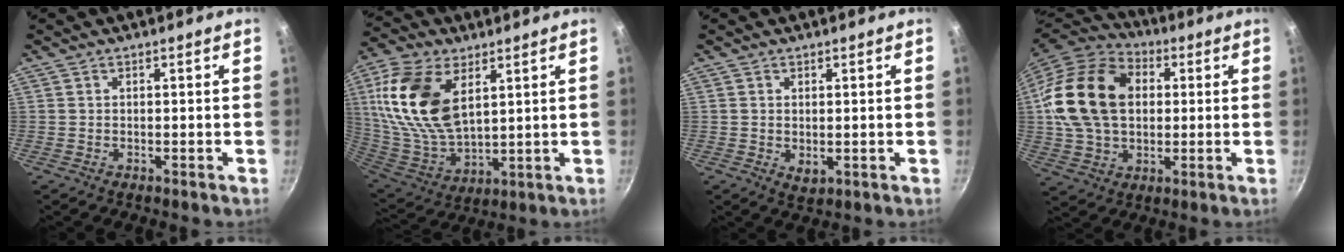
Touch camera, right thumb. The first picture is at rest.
{"total": 19.6, "force": [6.6, 11.1, 14.8], "torque": [-0.286, -0.026, 0.136]}
{"total": 2.4, "force": [0.3, 1.5, 1.8], "torque": [-0.027, -0.009, 0.007]}
{"total": 22.0, "force": [3.3, 15.7, 14.9], "torque": [-0.263, 0.025, 0.055]}